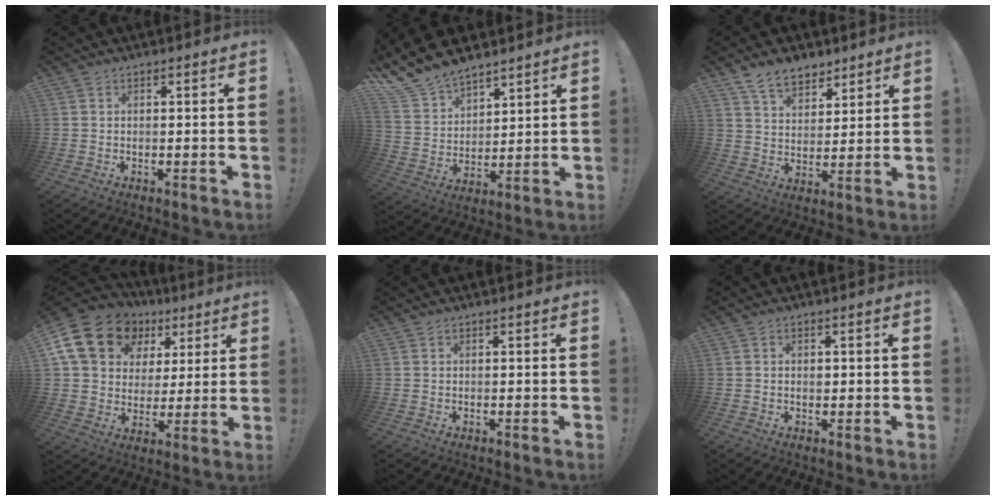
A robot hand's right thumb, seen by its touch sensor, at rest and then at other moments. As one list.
[{"total": 13.6, "force": [11.7, 6.1, 3.4], "torque": [-0.090, -0.087, 0.221]}, {"total": 9.6, "force": [7.1, 5.4, 3.6], "torque": [-0.061, -0.040, 0.137]}, {"total": 19.2, "force": [8.3, 14.6, 9.4], "torque": [-0.142, -0.032, 0.169]}, {"total": 0.0}, {"total": 1.2, "force": [-0.1, 1.0, 0.7], "torque": [-0.003, 0.001, -0.005]}]